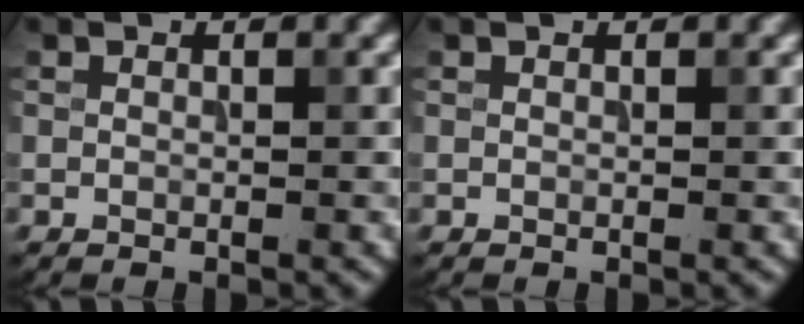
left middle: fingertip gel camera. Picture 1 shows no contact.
{"total": 0.0}